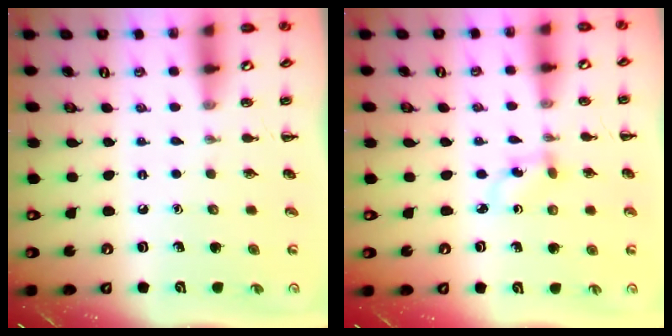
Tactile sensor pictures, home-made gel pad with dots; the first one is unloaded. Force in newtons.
{"total": 2.2, "press": 2.0, "slide": 1.0}